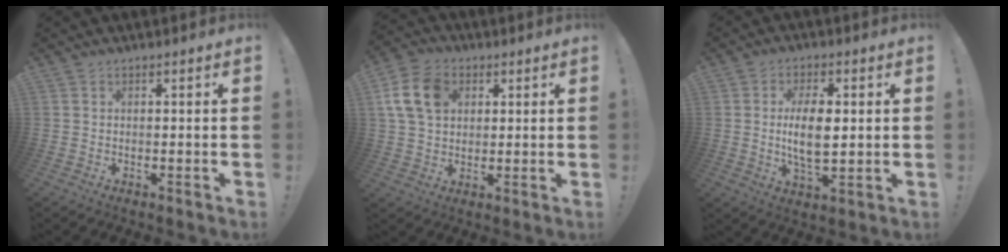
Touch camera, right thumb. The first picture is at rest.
{"total": 12.5, "force": [4.1, 9.3, 7.3], "torque": [-0.133, -0.001, 0.082]}
{"total": 10.2, "force": [0.9, 4.7, 9.0], "torque": [-0.168, -0.008, 0.008]}